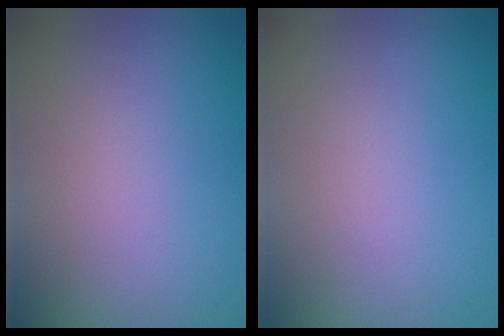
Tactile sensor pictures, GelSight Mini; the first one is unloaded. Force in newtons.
{"total": 0.0}